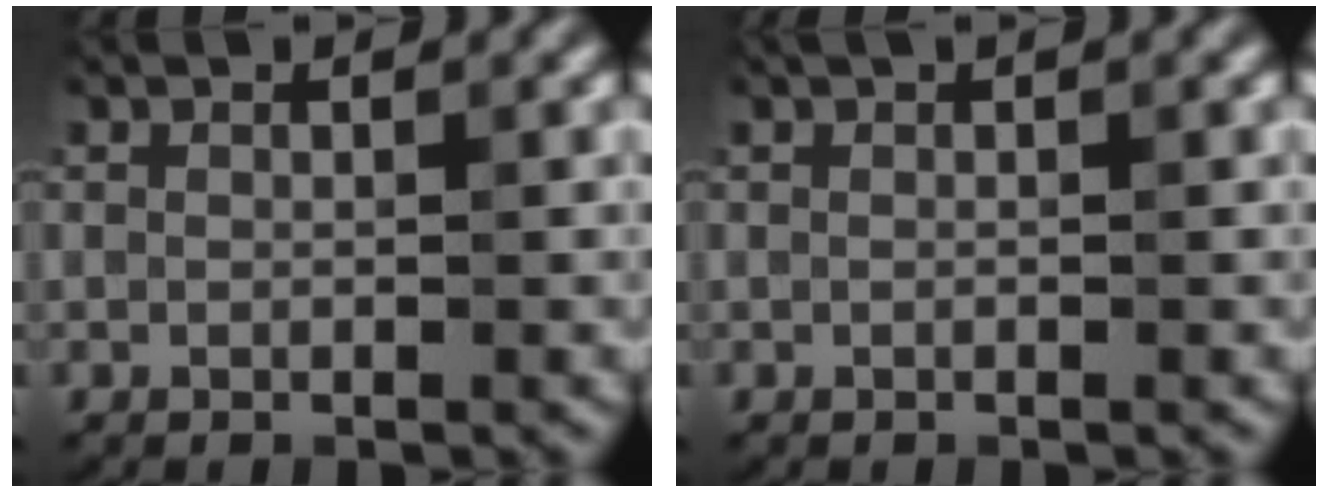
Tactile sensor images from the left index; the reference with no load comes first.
{"total": 0.7, "force": [0.2, 0.1, 0.6], "torque": [-0.012, 0.000, 0.000]}